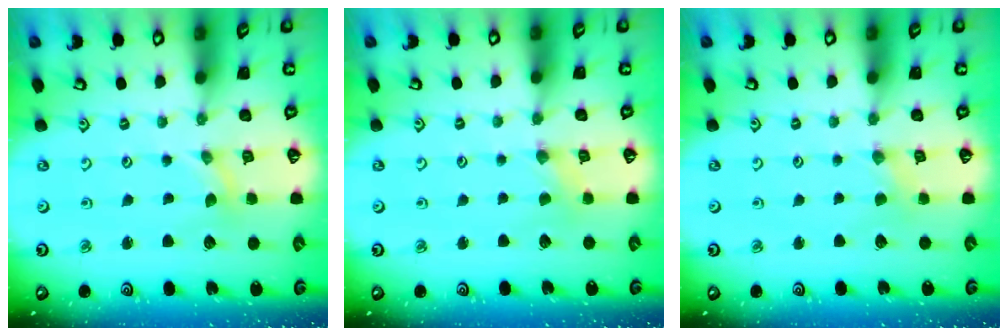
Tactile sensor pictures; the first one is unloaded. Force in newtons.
{"total": 0.0}
{"total": 1.0, "press": 0.9, "slide": 0.2}